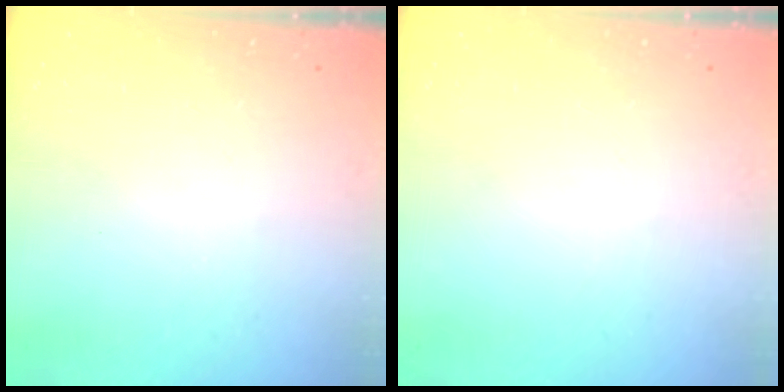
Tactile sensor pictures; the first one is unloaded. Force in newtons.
{"total": 0.0}